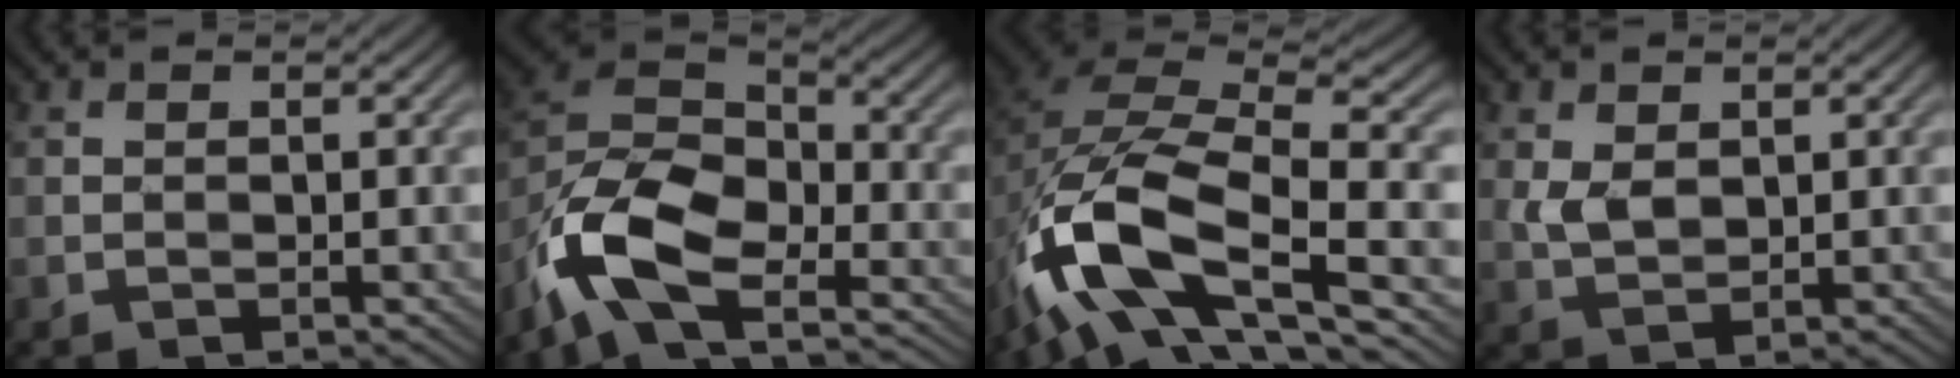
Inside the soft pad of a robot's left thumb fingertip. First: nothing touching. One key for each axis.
{"total": 12.5, "fx": -7.9, "fy": 5.4, "fz": 8.0, "tx": -0.180, "ty": -0.005, "tz": -0.171}
{"total": 14.3, "fx": -5.9, "fy": 6.8, "fz": 11.2, "tx": -0.236, "ty": -0.009, "tz": -0.119}
{"total": 2.5, "fx": 0.8, "fy": 1.5, "fz": 1.8, "tx": -0.047, "ty": 0.002, "tz": 0.021}